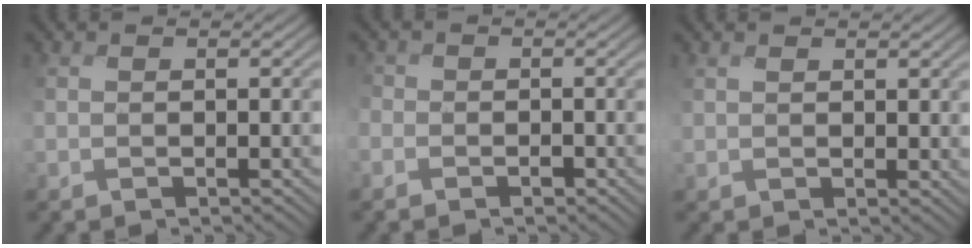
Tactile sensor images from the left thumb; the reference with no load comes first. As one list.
[{"total": 3.2, "force": [-1.7, 2.7, 0.3], "torque": [-0.016, 0.007, -0.048]}, {"total": 1.4, "force": [1.3, -0.2, -0.2], "torque": [-0.002, 0.002, 0.027]}]